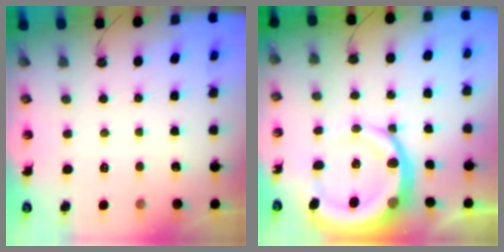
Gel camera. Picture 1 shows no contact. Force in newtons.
{"total": 18.2, "press": 17.9, "slide": 3.2}